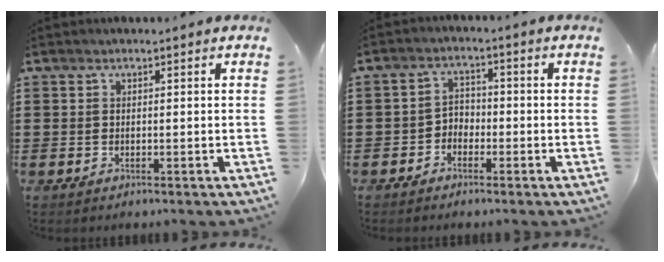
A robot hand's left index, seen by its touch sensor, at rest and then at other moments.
{"total": 2.6, "force": [-2.1, 1.5, 0.4], "torque": [-0.014, 0.007, -0.047]}